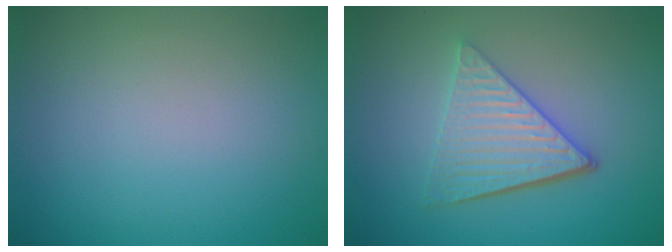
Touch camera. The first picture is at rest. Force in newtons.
{"total": 4.9, "press": 3.7, "slide": 3.3}